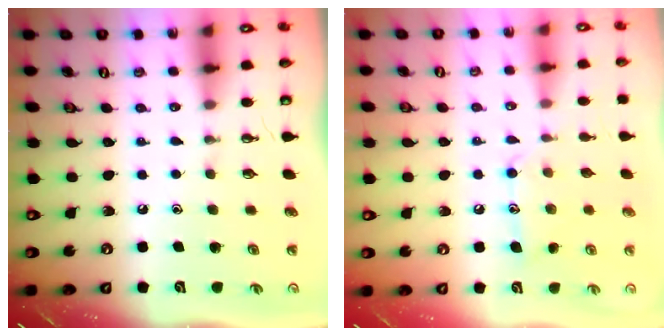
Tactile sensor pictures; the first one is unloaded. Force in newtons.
{"total": 10.1, "press": 10.1, "slide": 0.5}